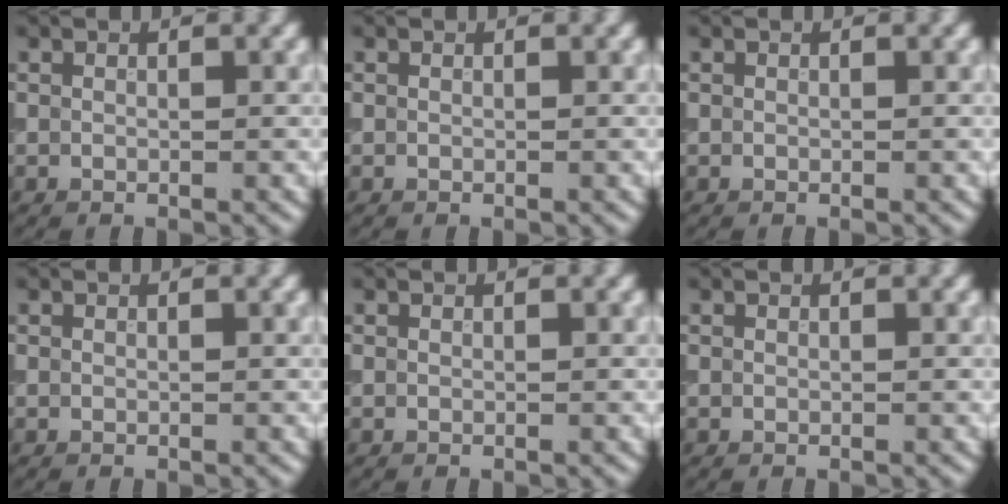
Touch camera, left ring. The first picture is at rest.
{"total": 0.0}
{"total": 0.0}
{"total": 0.0}
{"total": 0.0}
{"total": 0.0}